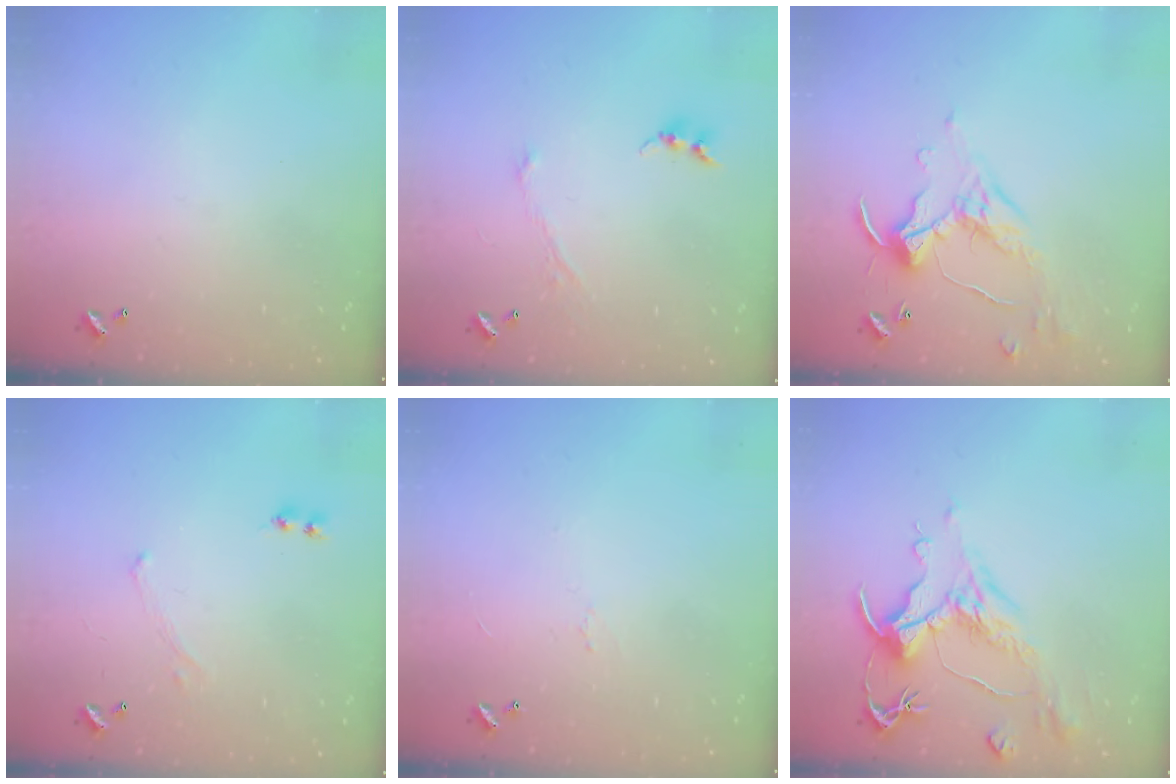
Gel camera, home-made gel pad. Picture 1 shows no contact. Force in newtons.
{"total": 1.1, "press": 1.0, "slide": 0.6}
{"total": 1.1, "press": 1.1, "slide": 0.1}
{"total": 0.7, "press": 0.6, "slide": 0.2}
{"total": 2.3, "press": 2.2, "slide": 0.6}
{"total": 1.5, "press": 0.5, "slide": 1.4}